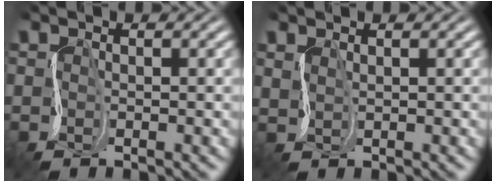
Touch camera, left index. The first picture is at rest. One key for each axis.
{"total": 1.2, "fx": 1.1, "fy": -0.2, "fz": -0.4, "tx": 0.001, "ty": 0.010, "tz": 0.026}